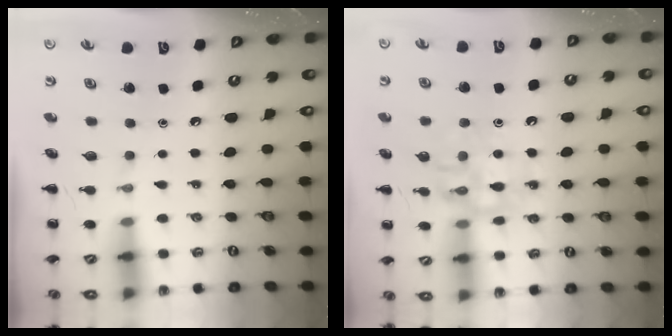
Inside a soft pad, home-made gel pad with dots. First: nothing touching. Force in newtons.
{"total": 12.8, "press": 12.7, "slide": 1.5}